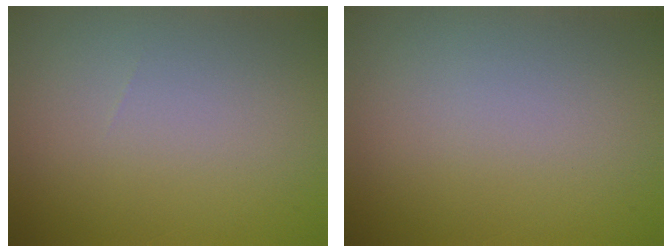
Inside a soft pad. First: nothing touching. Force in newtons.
{"total": 0.0}